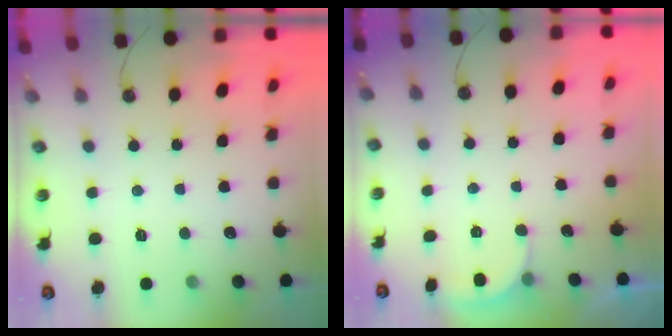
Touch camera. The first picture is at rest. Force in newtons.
{"total": 2.6, "press": 2.5, "slide": 0.6}